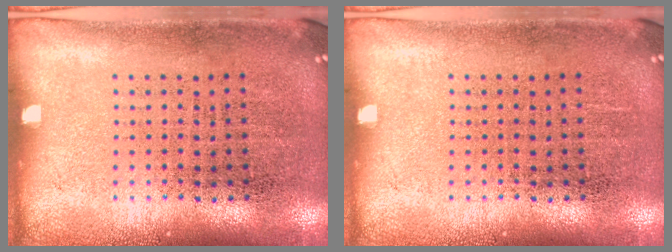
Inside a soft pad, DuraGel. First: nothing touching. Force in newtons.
{"total": 0.0}